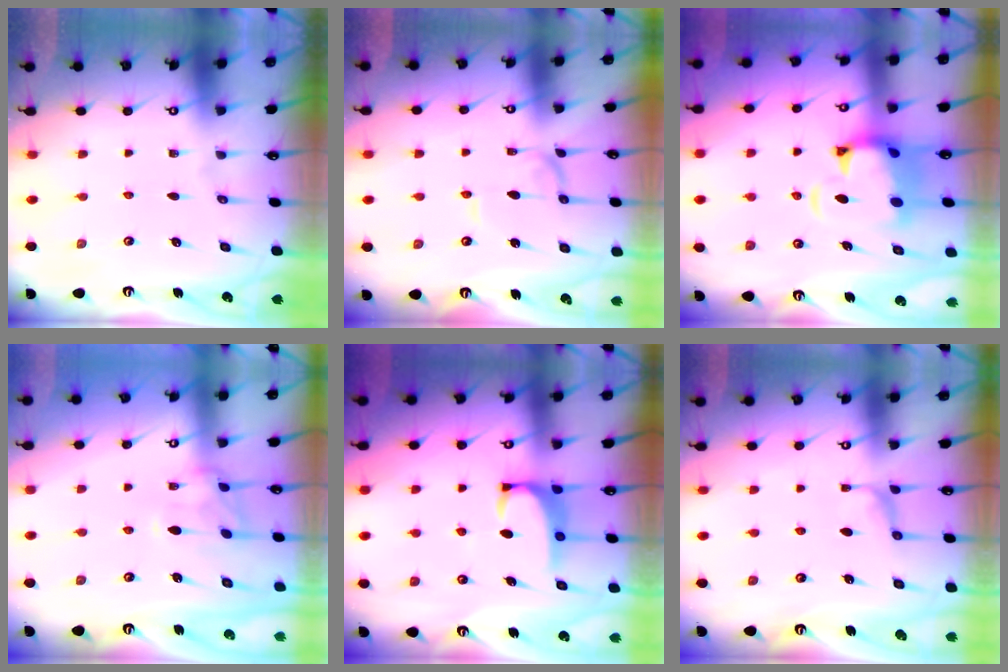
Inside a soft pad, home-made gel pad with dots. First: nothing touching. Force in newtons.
{"total": 1.1, "press": 1.1, "slide": 0.0}
{"total": 5.4, "press": 5.1, "slide": 1.7}
{"total": 2.4, "press": 2.2, "slide": 1.2}
{"total": 2.4, "press": 2.3, "slide": 0.7}
{"total": 1.8, "press": 1.5, "slide": 1.0}